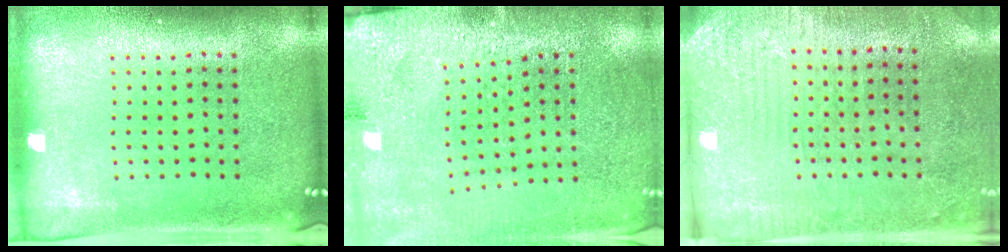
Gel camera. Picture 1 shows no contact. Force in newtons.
{"total": 2.8, "press": 2.8, "slide": 0.1}
{"total": 2.8, "press": 2.4, "slide": 1.4}